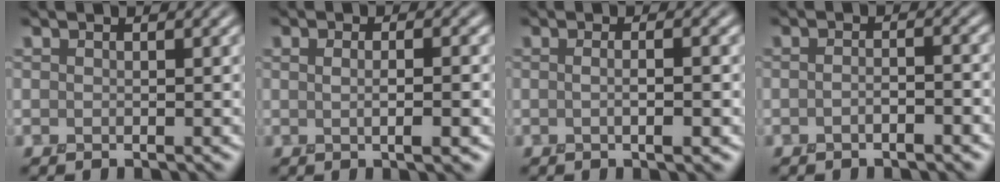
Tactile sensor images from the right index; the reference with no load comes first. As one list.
[{"total": 3.3, "force": [0.3, 1.0, 3.1], "torque": [-0.035, 0.000, 0.000]}, {"total": 2.3, "force": [-0.2, 0.5, 2.3], "torque": [-0.023, -0.008, -0.006]}, {"total": 1.7, "force": [-1.0, 0.6, 1.3], "torque": [-0.024, 0.004, -0.017]}]